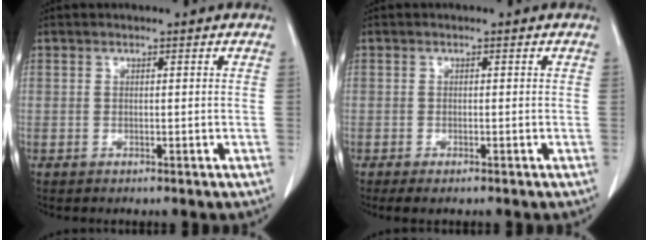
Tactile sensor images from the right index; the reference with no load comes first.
{"total": 2.1, "force": [-1.5, 0.5, 1.3], "torque": [-0.020, -0.006, -0.021]}